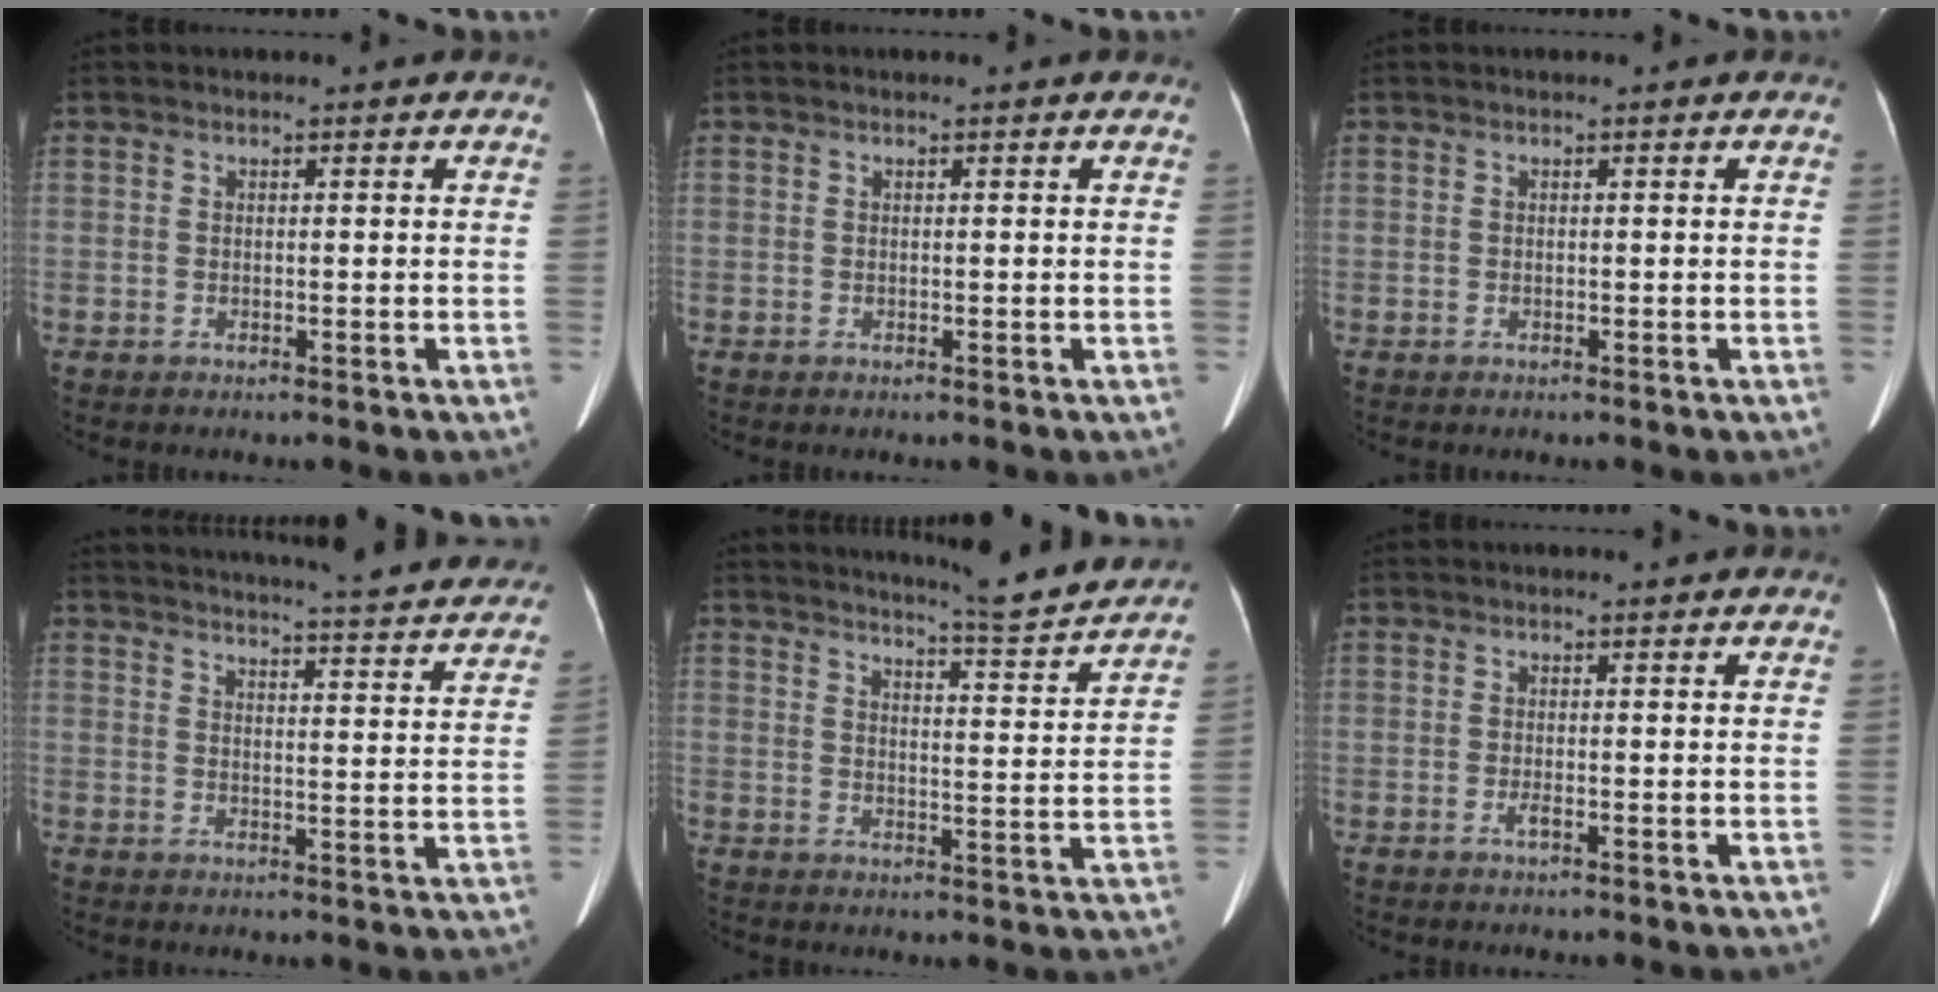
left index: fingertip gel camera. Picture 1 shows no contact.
{"total": 0.0}
{"total": 0.0}
{"total": 28.3, "force": [26.6, 2.8, 9.3], "torque": [-0.147, -0.052, 0.316]}
{"total": 10.9, "force": [10.4, -0.7, 3.4], "torque": [-0.057, -0.022, 0.134]}
{"total": 1.6, "force": [-1.6, 0.0, 0.3], "torque": [-0.008, 0.000, -0.022]}